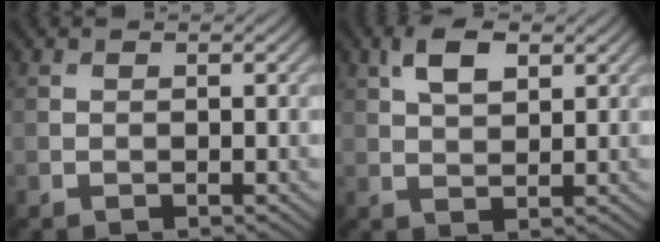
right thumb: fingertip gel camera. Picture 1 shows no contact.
{"total": 4.6, "force": [2.2, 2.3, 3.4], "torque": [-0.073, 0.005, 0.039]}